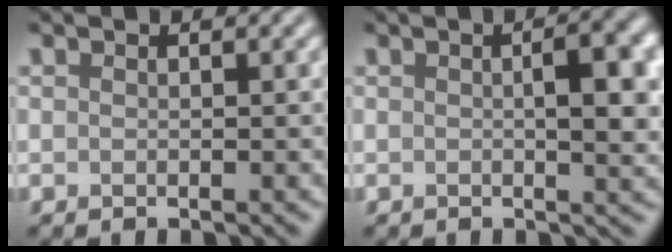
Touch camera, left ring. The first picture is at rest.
{"total": 4.6, "force": [0.4, 1.2, 4.4], "torque": [-0.060, 0.006, 0.004]}